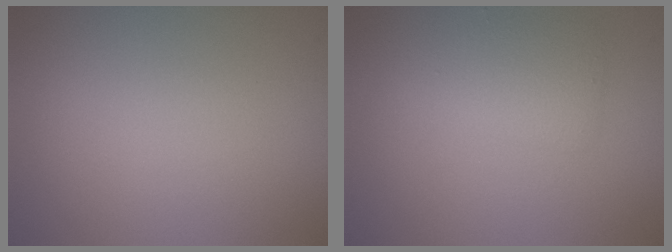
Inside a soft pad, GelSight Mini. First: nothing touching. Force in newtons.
{"total": 2.2, "press": 2.2, "slide": 0.0}